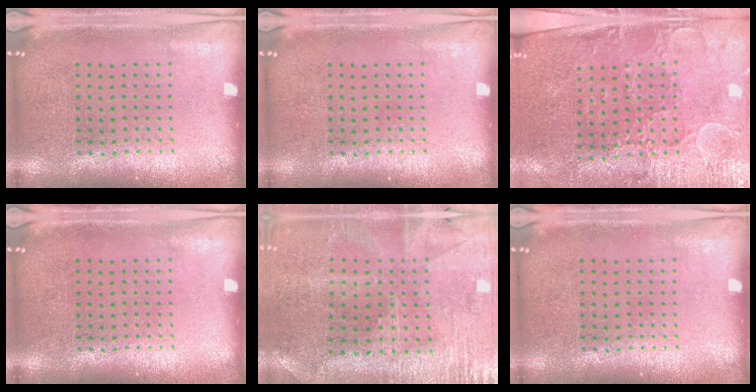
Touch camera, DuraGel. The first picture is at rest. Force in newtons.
{"total": 0.0}
{"total": 3.1, "press": 2.9, "slide": 1.2}
{"total": 0.0}
{"total": 1.0, "press": 1.0, "slide": 0.3}
{"total": 0.0}